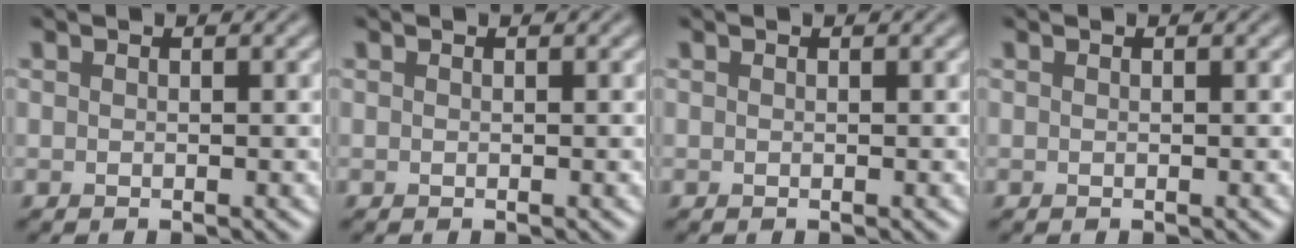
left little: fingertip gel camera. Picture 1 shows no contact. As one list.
[{"total": 0.0}, {"total": 0.0}, {"total": 0.0}]